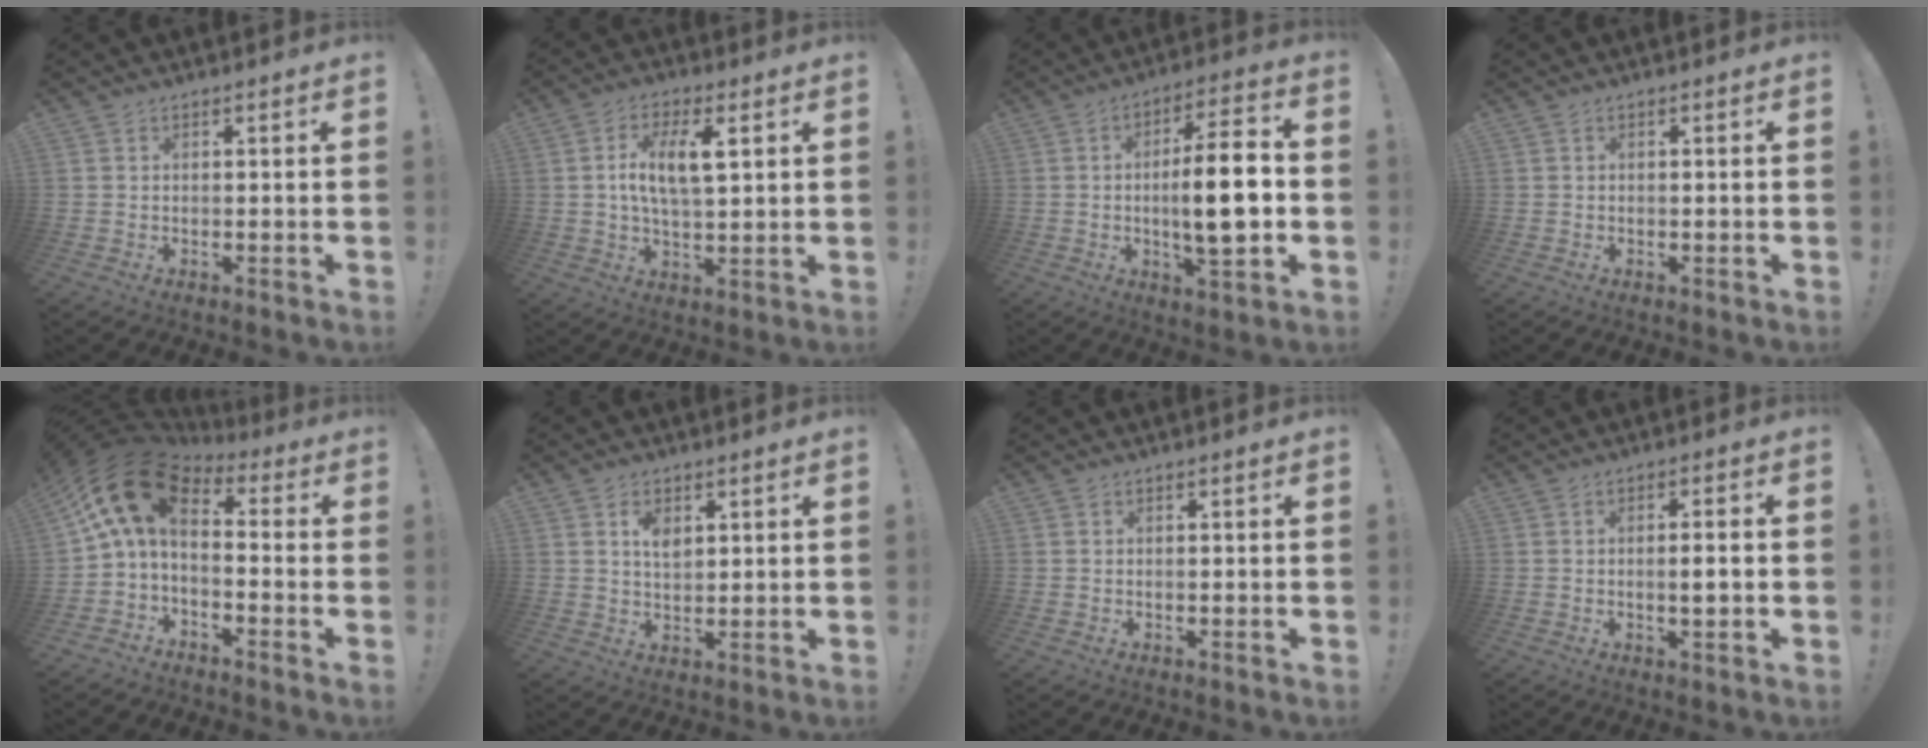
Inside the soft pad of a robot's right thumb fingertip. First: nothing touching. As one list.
[{"total": 10.2, "force": [2.2, 4.3, 9.0], "torque": [-0.159, 0.005, 0.035]}, {"total": 14.7, "force": [-1.4, 3.4, 14.3], "torque": [-0.233, -0.002, -0.035]}, {"total": 0.6, "force": [-0.2, -0.3, 0.5], "torque": [-0.001, -0.007, -0.004]}, {"total": 13.3, "force": [3.9, 7.4, 10.3], "torque": [-0.195, -0.019, 0.070]}, {"total": 4.5, "force": [2.1, 2.7, 2.9], "torque": [-0.039, -0.008, 0.032]}, {"total": 0.0}, {"total": 3.4, "force": [-0.4, 0.2, 3.3], "torque": [-0.050, -0.004, -0.011]}]